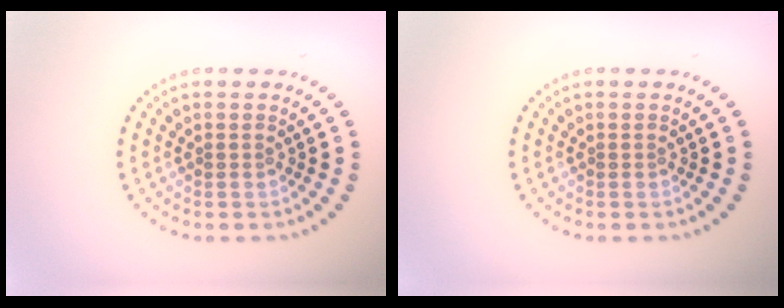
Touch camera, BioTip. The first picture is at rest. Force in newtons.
{"total": 0.0}